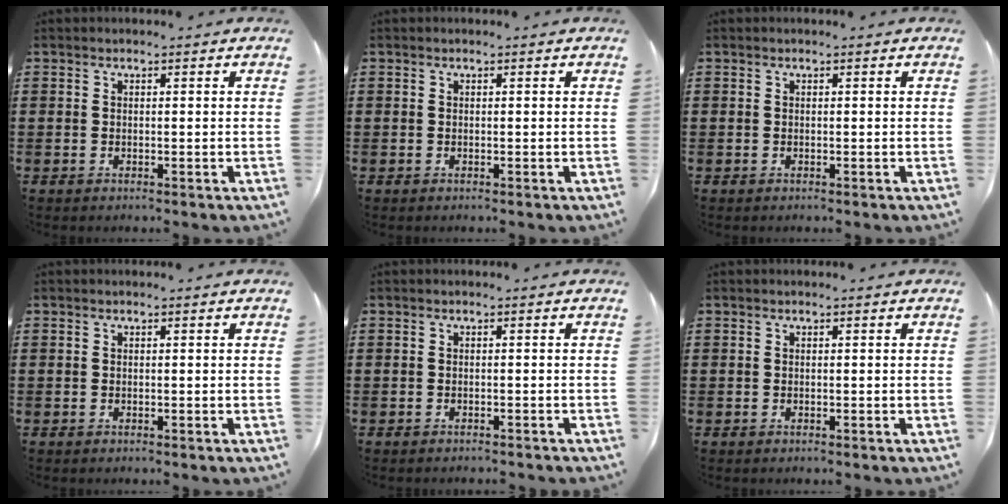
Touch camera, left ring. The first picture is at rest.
{"total": 0.0}
{"total": 0.0}
{"total": 0.0}
{"total": 0.6, "force": [-0.6, 0.0, 0.1], "torque": [-0.005, -0.002, -0.012]}
{"total": 0.0}